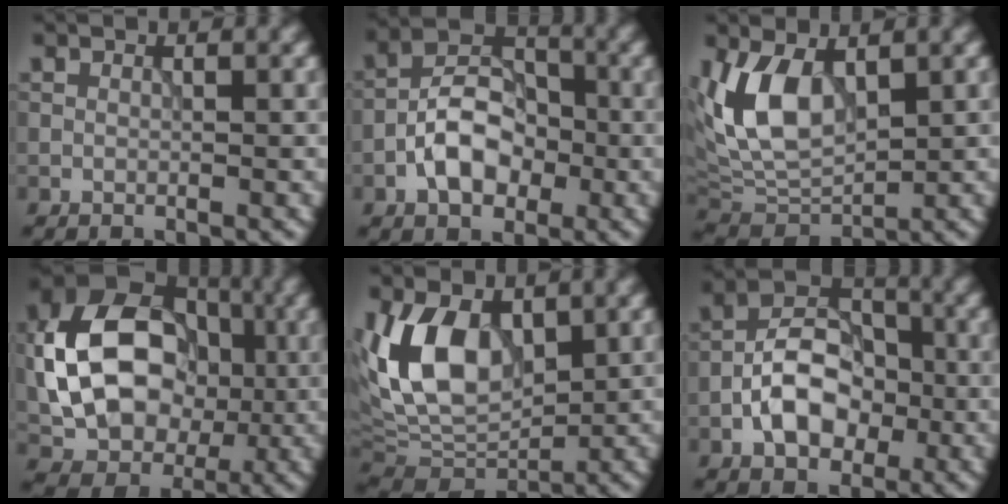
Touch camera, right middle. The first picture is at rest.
{"total": 5.7, "force": [-2.0, 3.6, 4.0], "torque": [-0.061, 0.012, -0.041]}
{"total": 7.2, "force": [1.9, 3.9, 5.7], "torque": [-0.124, 0.000, 0.033]}
{"total": 13.6, "force": [0.0, 10.1, 9.1], "torque": [-0.166, 0.012, 0.004]}
{"total": 9.7, "force": [2.2, 5.7, 7.6], "torque": [-0.156, 0.002, 0.029]}
{"total": 6.6, "force": [-2.0, 4.3, 4.6], "torque": [-0.071, 0.013, -0.040]}